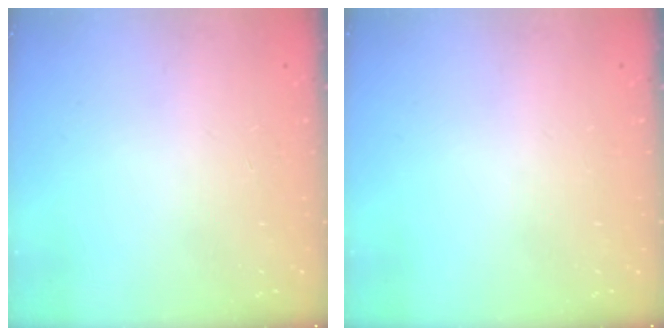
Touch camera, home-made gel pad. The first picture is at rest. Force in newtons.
{"total": 0.0}